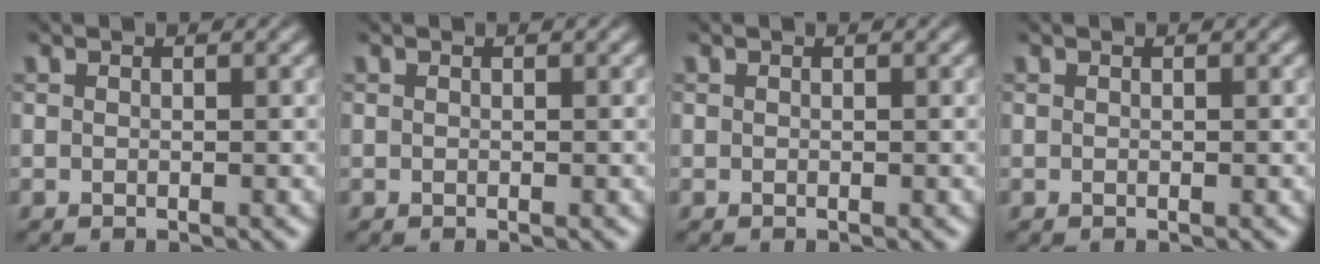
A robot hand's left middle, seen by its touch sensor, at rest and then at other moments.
{"total": 0.0}
{"total": 0.0}
{"total": 0.0}